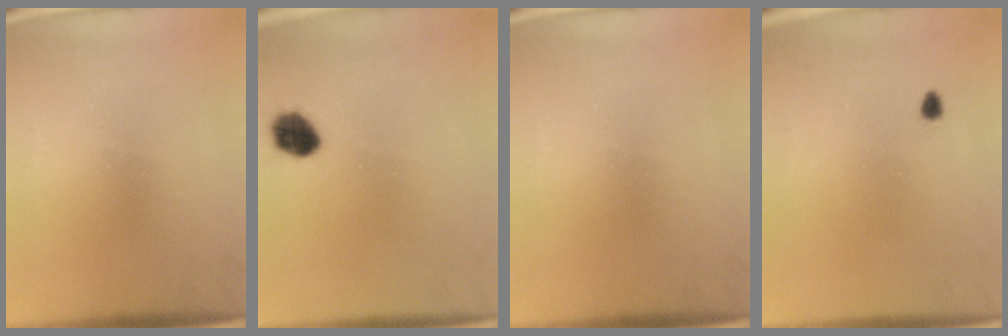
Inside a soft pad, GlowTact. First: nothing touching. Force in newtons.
{"total": 5.5}
{"total": 0.0}
{"total": 1.0}